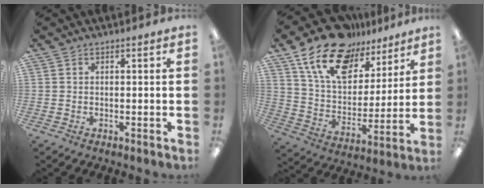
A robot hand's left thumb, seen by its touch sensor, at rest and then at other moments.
{"total": 18.9, "force": [13.0, 10.2, 9.3], "torque": [-0.178, -0.068, 0.235]}